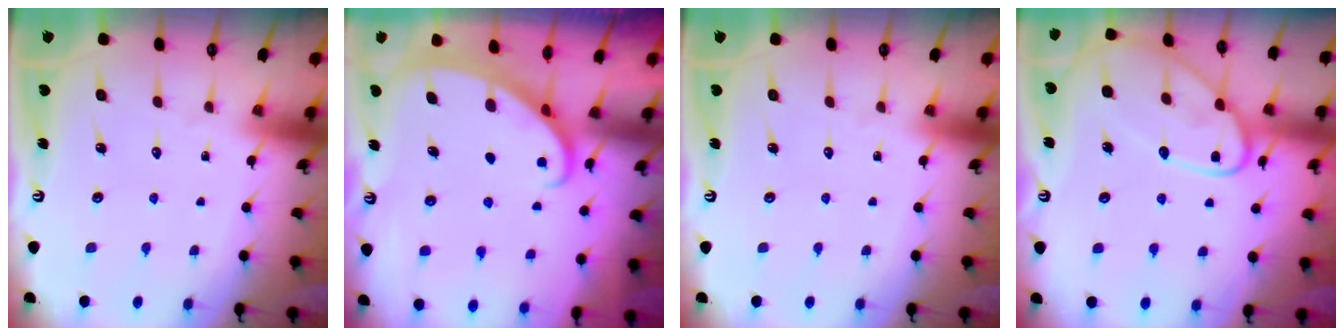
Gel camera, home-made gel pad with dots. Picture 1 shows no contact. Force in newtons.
{"total": 2.2, "press": 2.2, "slide": 0.2}
{"total": 0.0}
{"total": 14.7, "press": 14.6, "slide": 1.2}